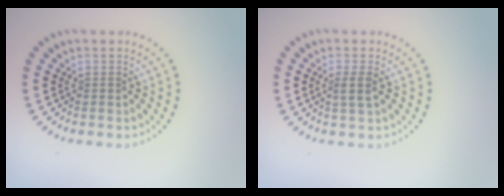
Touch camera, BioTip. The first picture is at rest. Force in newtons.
{"total": 1.6, "press": 1.4, "slide": 0.7}